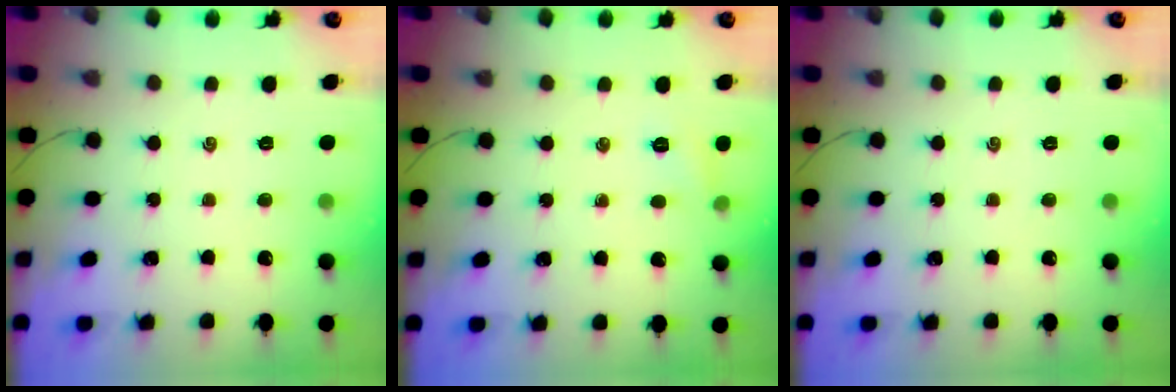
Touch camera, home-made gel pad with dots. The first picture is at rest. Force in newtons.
{"total": 4.9, "press": 4.7, "slide": 1.2}
{"total": 0.0}